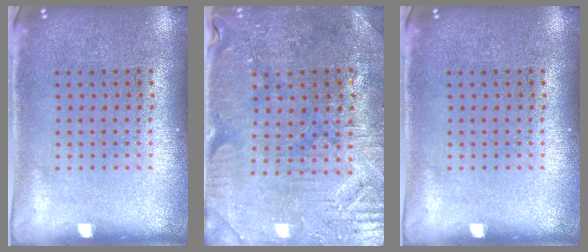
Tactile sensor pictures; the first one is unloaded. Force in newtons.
{"total": 1.2, "press": 1.1, "slide": 0.4}
{"total": 0.0}